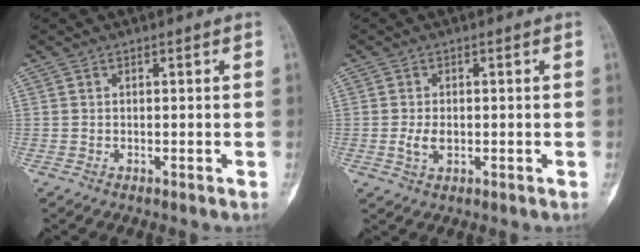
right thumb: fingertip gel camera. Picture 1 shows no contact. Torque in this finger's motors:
{"motor_torque": [1.02, 0.54, 0.37, -0.46, 0.25]}